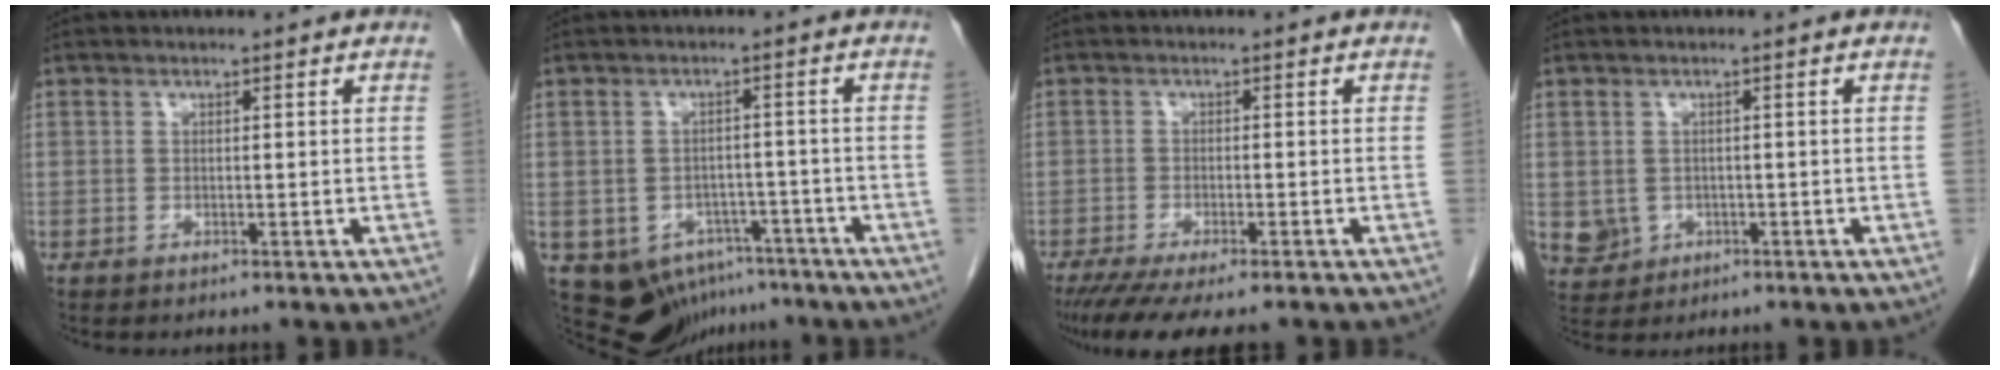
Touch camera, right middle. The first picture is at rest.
{"total": 10.5, "force": [-6.9, 7.0, 3.7], "torque": [-0.056, 0.011, -0.094]}
{"total": 9.8, "force": [-7.7, 1.7, 5.7], "torque": [-0.082, -0.016, -0.118]}
{"total": 6.1, "force": [-1.5, 5.7, 1.5], "torque": [-0.042, 0.000, -0.013]}